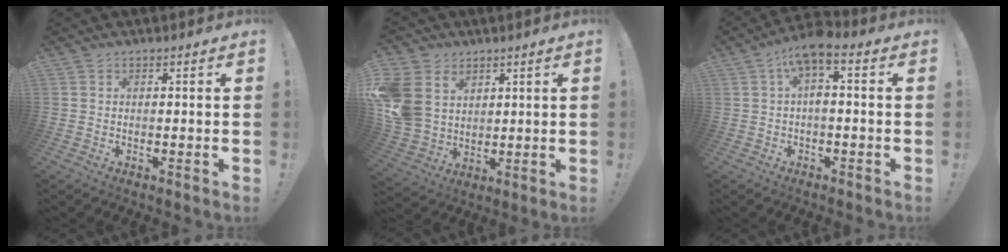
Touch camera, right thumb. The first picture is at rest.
{"total": 12.9, "force": [4.5, 10.4, 6.3], "torque": [-0.133, -0.022, 0.093]}
{"total": 5.8, "force": [1.0, 1.6, 5.5], "torque": [-0.100, -0.008, 0.020]}